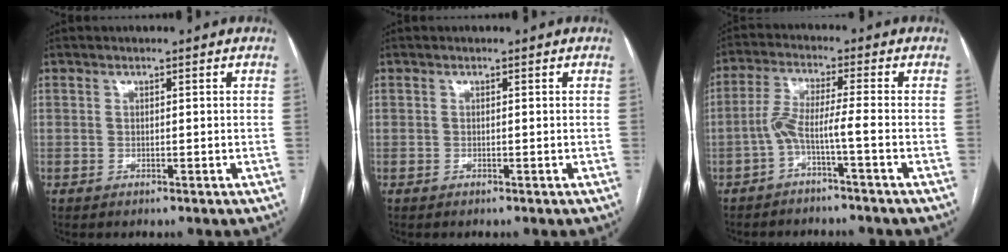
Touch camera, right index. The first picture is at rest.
{"total": 0.0}
{"total": 5.0, "force": [-2.3, -0.8, 4.4], "torque": [-0.088, 0.019, -0.045]}